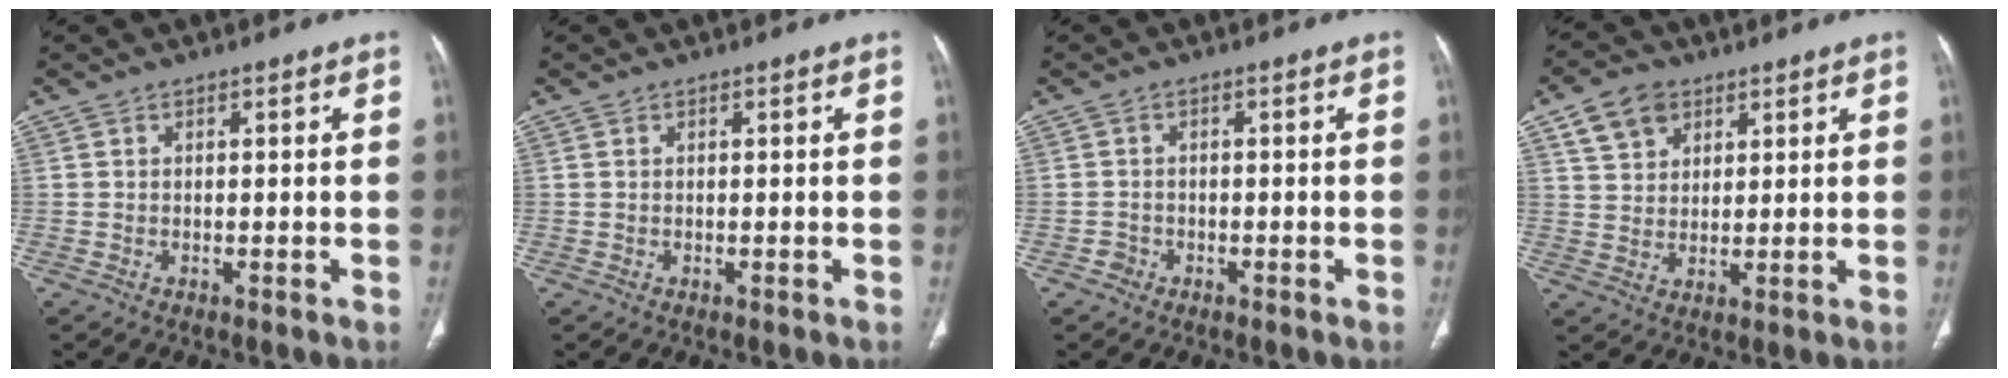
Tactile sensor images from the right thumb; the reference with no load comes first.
{"total": 0.0}
{"total": 1.4, "force": [-0.9, 1.1, 0.1], "torque": [0.003, 0.006, -0.021]}
{"total": 7.2, "force": [3.9, 5.2, 3.2], "torque": [-0.037, -0.012, 0.074]}